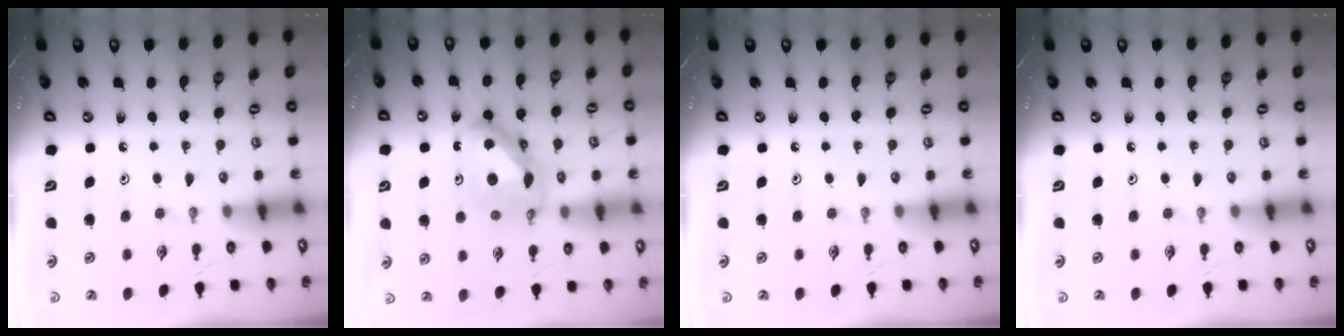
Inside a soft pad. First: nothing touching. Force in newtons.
{"total": 14.7, "press": 14.7, "slide": 0.5}
{"total": 0.0}
{"total": 0.0}